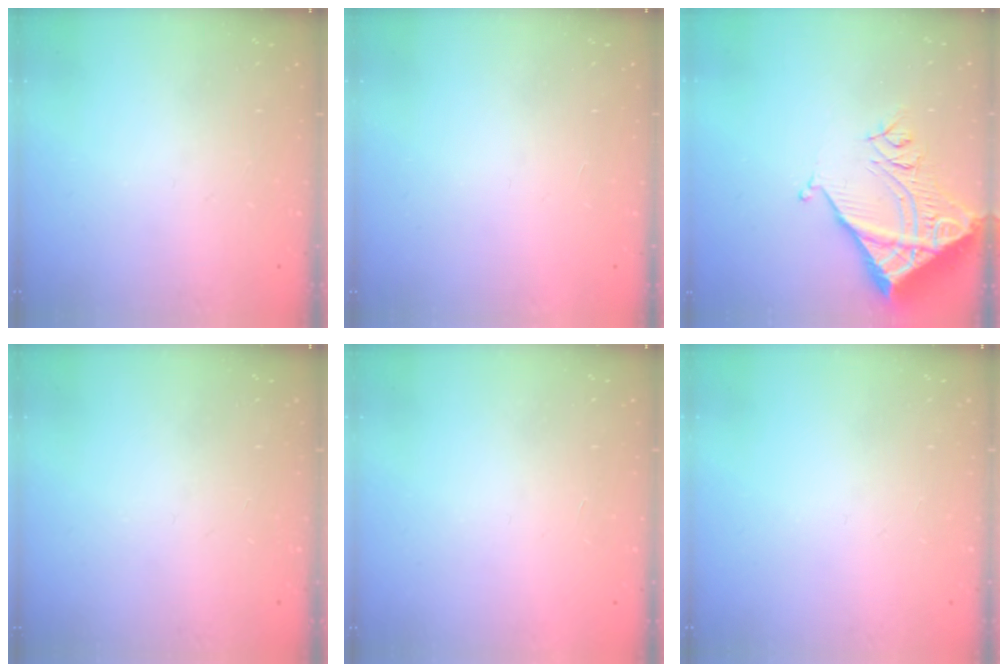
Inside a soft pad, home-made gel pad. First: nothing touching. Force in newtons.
{"total": 1.7, "press": 1.6, "slide": 0.1}
{"total": 9.6, "press": 9.5, "slide": 1.1}
{"total": 0.0}
{"total": 1.7, "press": 1.7, "slide": 0.1}
{"total": 0.0}